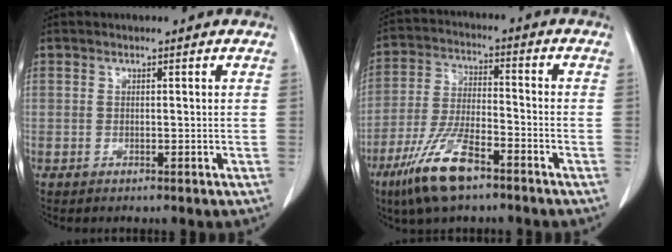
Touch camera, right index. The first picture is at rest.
{"total": 11.4, "force": [-7.3, 3.0, 8.2], "torque": [-0.172, -0.016, -0.138]}